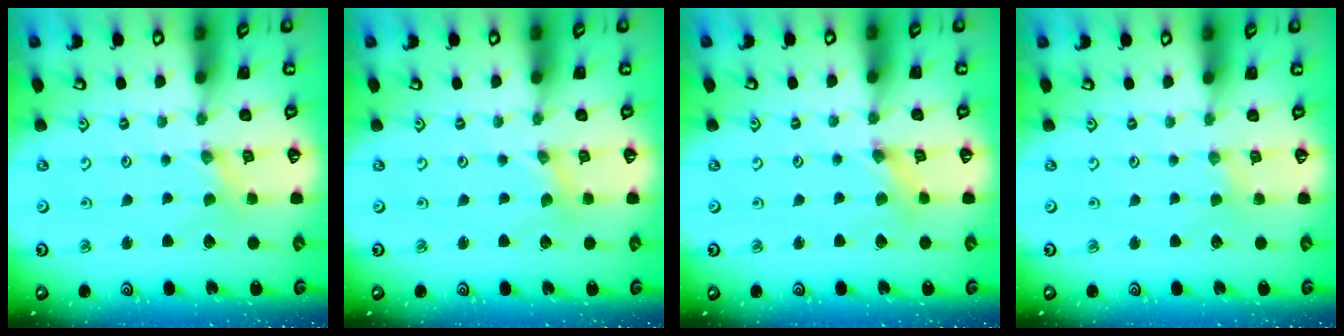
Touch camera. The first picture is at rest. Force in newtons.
{"total": 0.0}
{"total": 1.4, "press": 1.4, "slide": 0.2}
{"total": 0.9, "press": 0.9, "slide": 0.2}